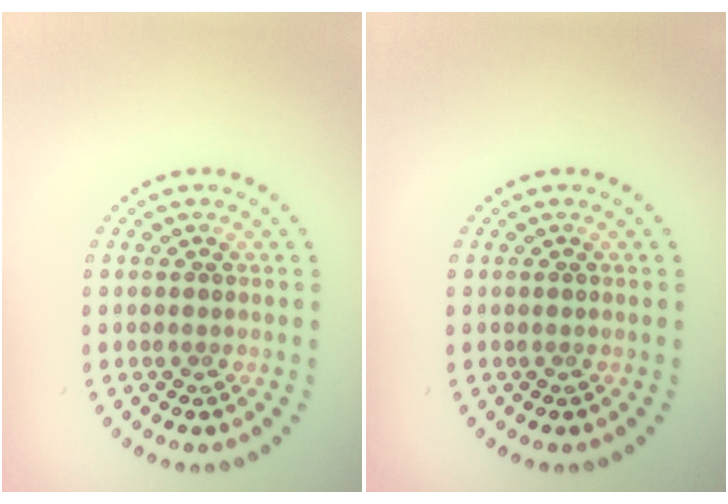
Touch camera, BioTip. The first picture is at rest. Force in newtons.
{"total": 0.0}